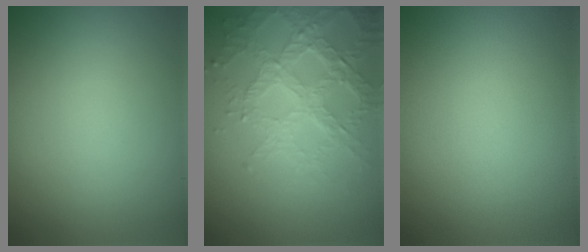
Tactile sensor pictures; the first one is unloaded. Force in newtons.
{"total": 5.8, "press": 4.8, "slide": 3.2}
{"total": 0.0}